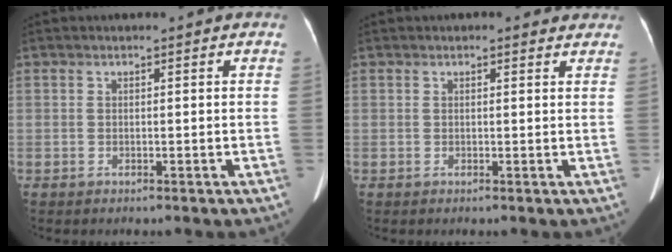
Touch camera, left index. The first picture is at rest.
{"total": 2.1, "force": [1.7, 1.0, 0.6], "torque": [-0.005, 0.003, 0.010]}